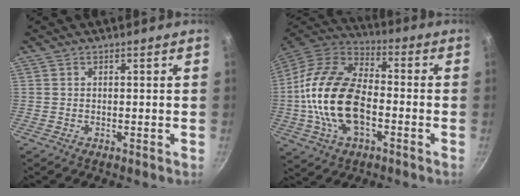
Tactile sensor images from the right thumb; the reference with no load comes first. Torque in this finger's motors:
{"motor_torque": [0.74, 0.79, 2.60, -0.17, 0.85]}